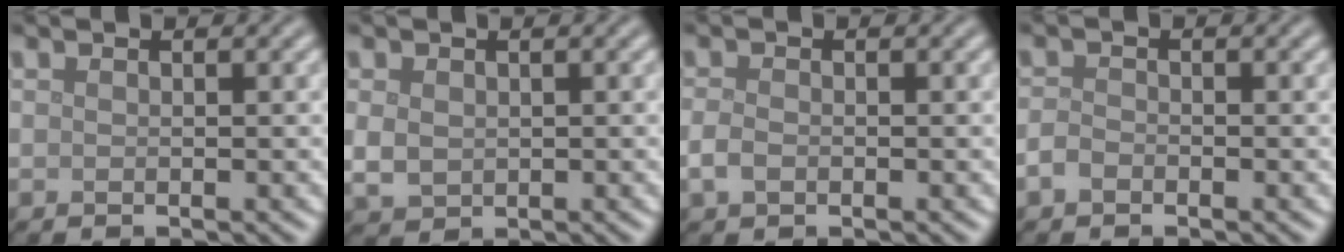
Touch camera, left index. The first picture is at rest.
{"total": 2.1, "force": [0.2, 1.7, 1.2], "torque": [-0.026, -0.003, 0.006]}
{"total": 1.5, "force": [-0.5, 1.0, 1.0], "torque": [-0.020, -0.001, -0.013]}
{"total": 1.2, "force": [-0.7, 0.7, 0.6], "torque": [-0.011, 0.001, -0.018]}